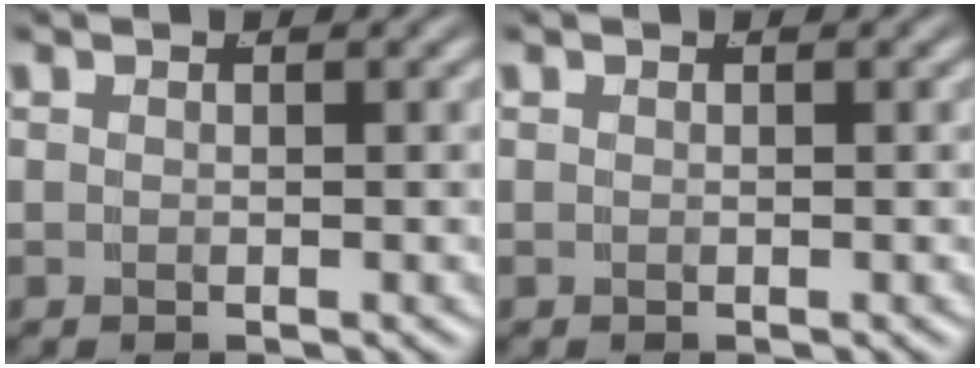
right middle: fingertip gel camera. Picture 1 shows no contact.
{"total": 0.0}